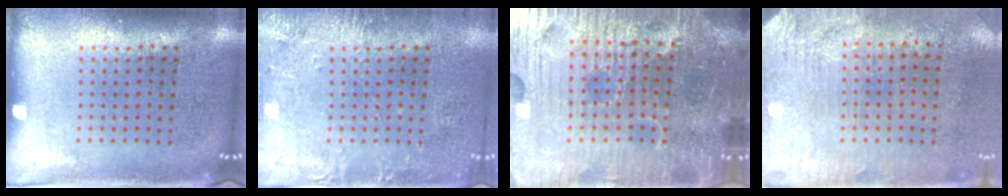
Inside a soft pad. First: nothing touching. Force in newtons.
{"total": 2.5, "press": 2.5, "slide": 0.3}
{"total": 6.8, "press": 6.1, "slide": 3.0}
{"total": 3.4, "press": 2.8, "slide": 1.9}